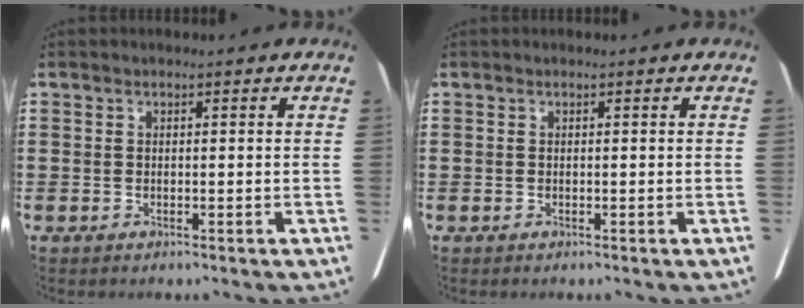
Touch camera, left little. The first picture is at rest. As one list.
[{"total": 0.0}]